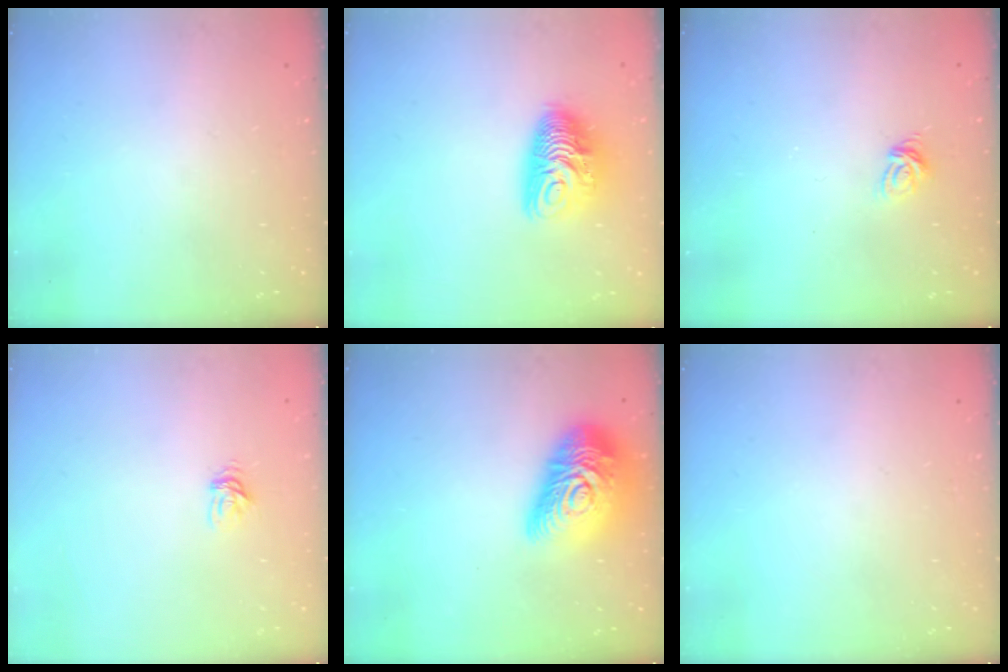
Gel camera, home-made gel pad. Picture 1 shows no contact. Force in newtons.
{"total": 10.2, "press": 10.2, "slide": 0.7}
{"total": 5.6, "press": 5.6, "slide": 0.4}
{"total": 3.8, "press": 3.8, "slide": 0.5}
{"total": 22.1, "press": 22.0, "slide": 1.3}
{"total": 0.0}